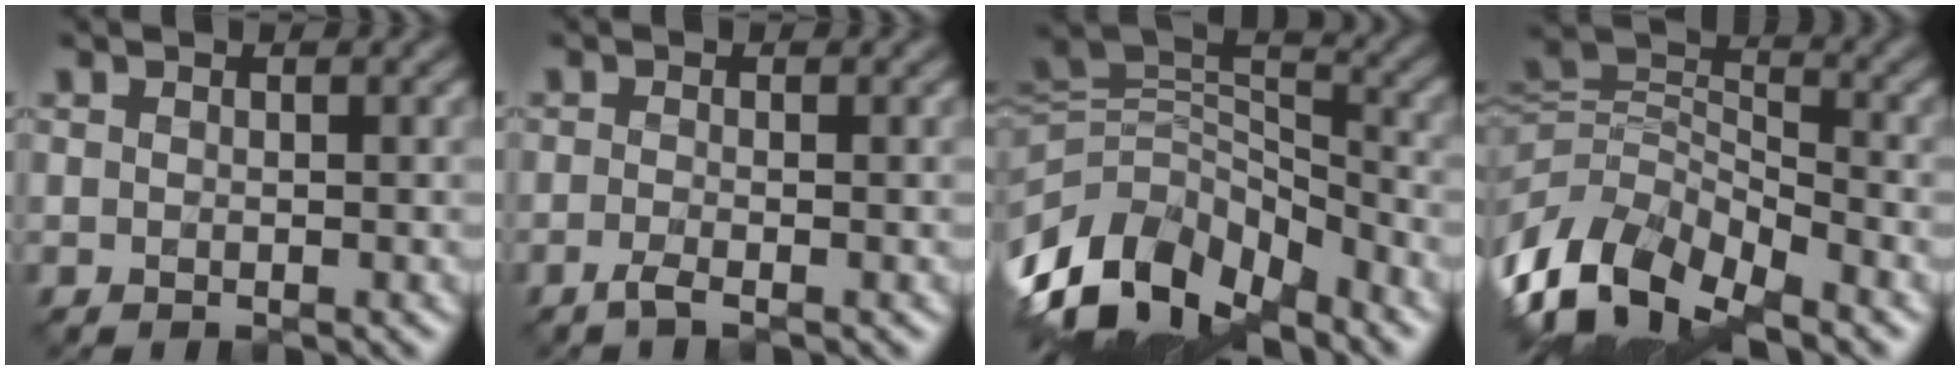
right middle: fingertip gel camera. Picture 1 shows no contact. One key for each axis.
{"total": 1.4, "fx": -0.9, "fy": 0.3, "fz": 1.1, "tx": -0.022, "ty": -0.006, "tz": -0.025}
{"total": 12.9, "fx": -6.5, "fy": 7.4, "fz": 8.3, "tx": -0.180, "ty": 0.006, "tz": -0.118}
{"total": 8.8, "fx": -5.1, "fy": 4.4, "fz": 5.7, "tx": -0.103, "ty": -0.009, "tz": -0.103}